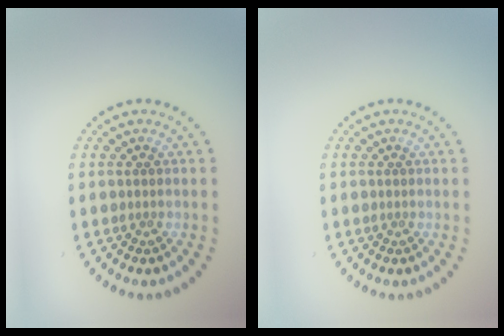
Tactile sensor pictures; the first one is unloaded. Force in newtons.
{"total": 0.0}